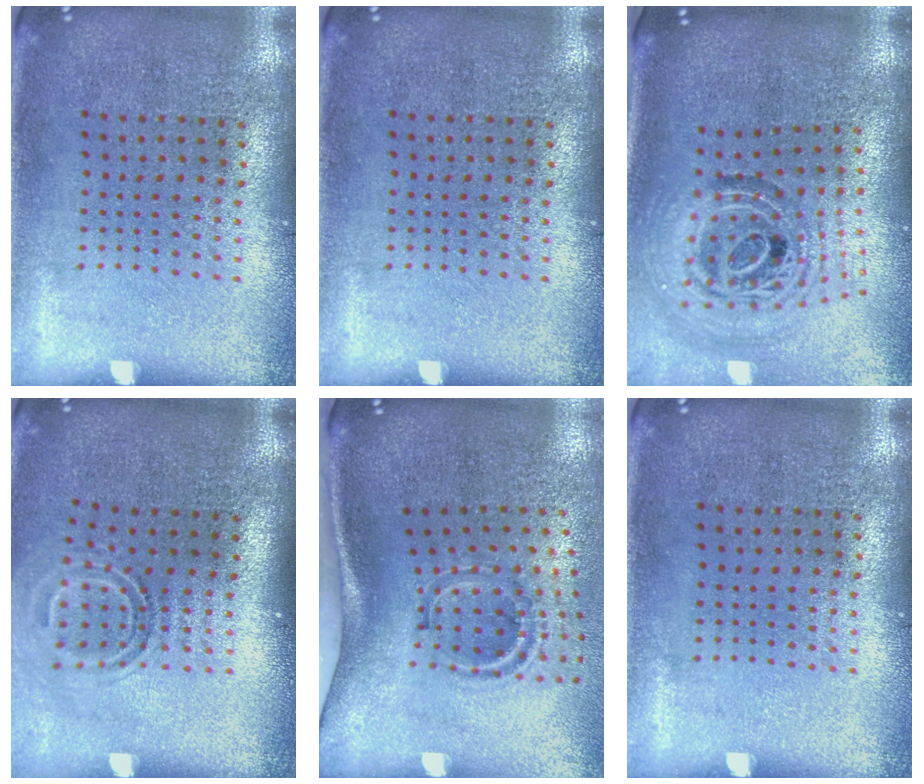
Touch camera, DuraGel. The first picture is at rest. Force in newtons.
{"total": 0.0}
{"total": 1.9, "press": 1.5, "slide": 1.1}
{"total": 1.7, "press": 1.1, "slide": 1.3}
{"total": 2.0, "press": 1.2, "slide": 1.7}
{"total": 0.0}